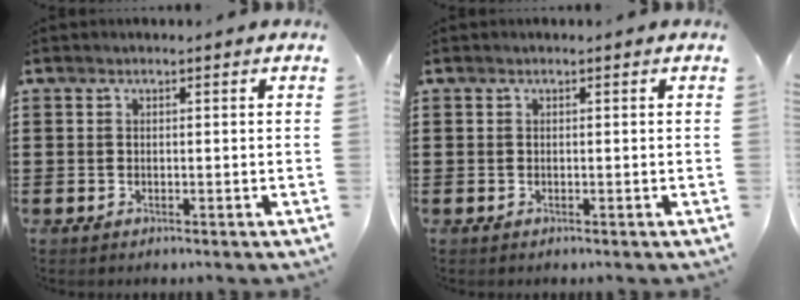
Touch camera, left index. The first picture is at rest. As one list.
[{"total": 0.0}]